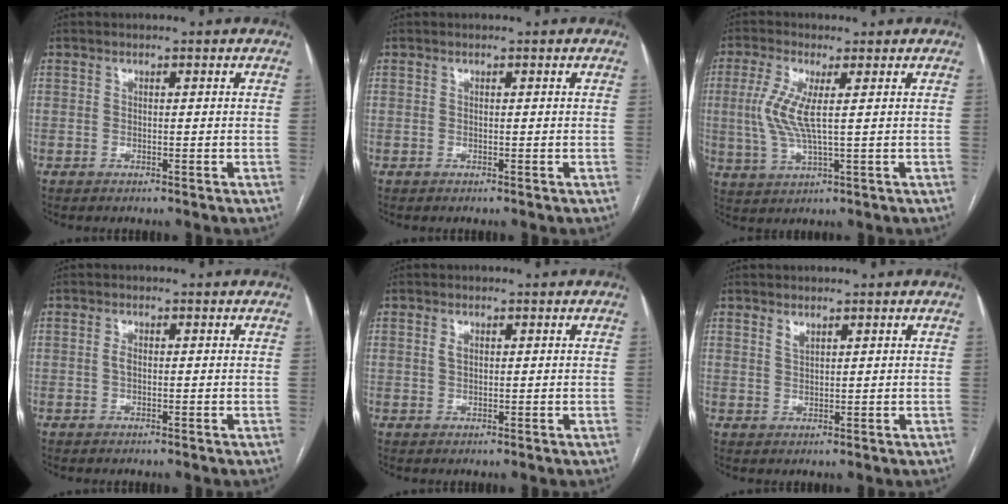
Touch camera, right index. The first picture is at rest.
{"total": 0.0}
{"total": 7.1, "force": [1.0, 1.2, 6.9], "torque": [-0.168, -0.002, 0.021]}
{"total": 1.4, "force": [0.0, 0.7, 1.2], "torque": [-0.023, 0.002, -0.002]}
{"total": 1.6, "force": [0.5, 1.0, 1.2], "torque": [-0.024, 0.003, 0.011]}
{"total": 1.4, "force": [1.1, 0.4, 0.7], "torque": [-0.013, -0.002, 0.023]}